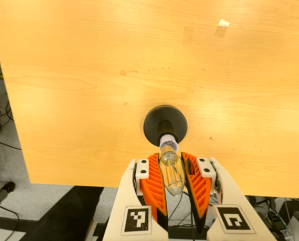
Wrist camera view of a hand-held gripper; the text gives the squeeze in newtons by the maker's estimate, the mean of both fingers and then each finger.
{"total": 23.5, "left": 25.8, "right": 21.1}